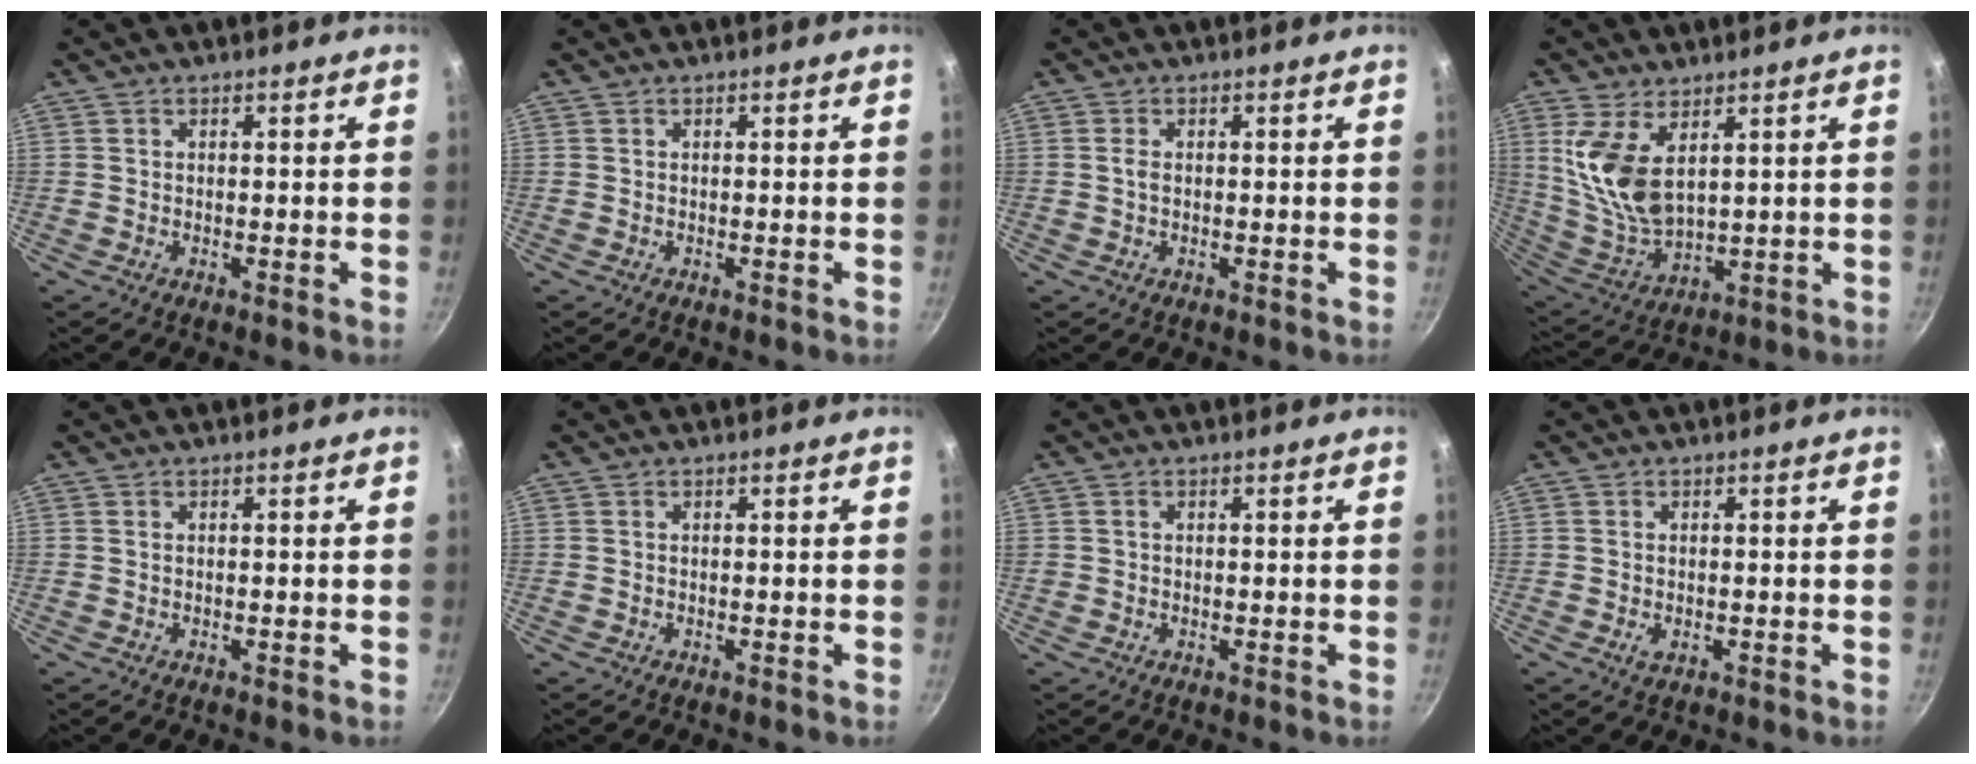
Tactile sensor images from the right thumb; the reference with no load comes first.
{"total": 0.0}
{"total": 1.3, "force": [0.0, 0.8, 1.0], "torque": [-0.020, 0.001, -0.001]}
{"total": 12.4, "force": [4.6, 6.4, 9.5], "torque": [-0.187, -0.040, 0.105]}
{"total": 0.0}
{"total": 0.0}
{"total": 0.6, "force": [0.1, 0.6, 0.2], "torque": [-0.001, 0.004, 0.001]}
{"total": 1.4, "force": [-0.2, 0.9, 1.1], "torque": [-0.020, -0.002, -0.002]}